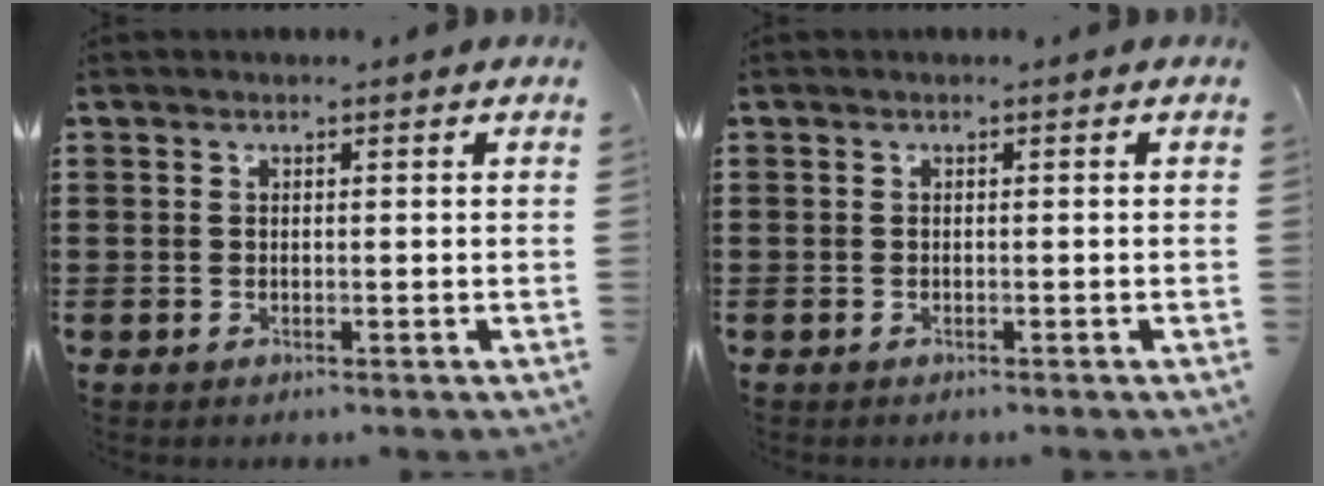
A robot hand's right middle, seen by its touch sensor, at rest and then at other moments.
{"total": 0.0}